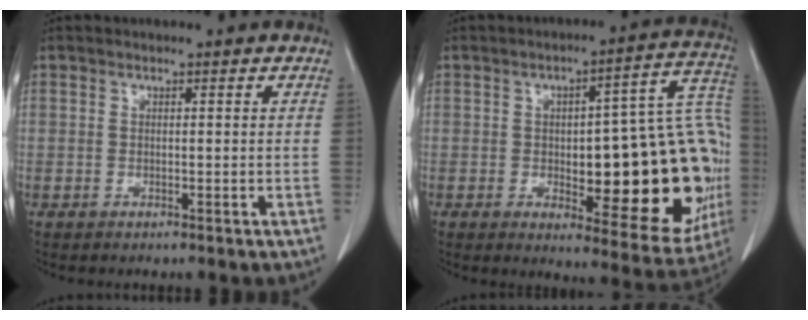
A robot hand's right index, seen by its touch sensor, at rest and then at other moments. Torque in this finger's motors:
{"motor_torque": [1.65, -0.49, 0.50, 0.12]}